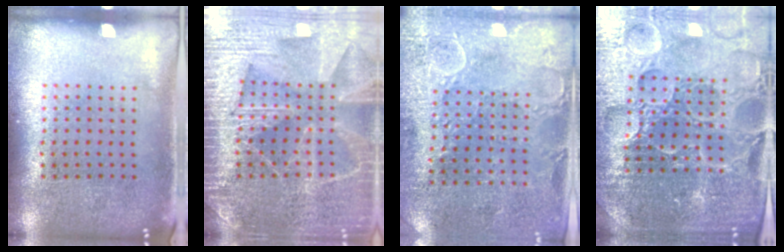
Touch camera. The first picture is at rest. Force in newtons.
{"total": 6.5, "press": 6.5, "slide": 0.8}
{"total": 2.7, "press": 2.6, "slide": 0.8}
{"total": 5.5, "press": 5.1, "slide": 2.1}